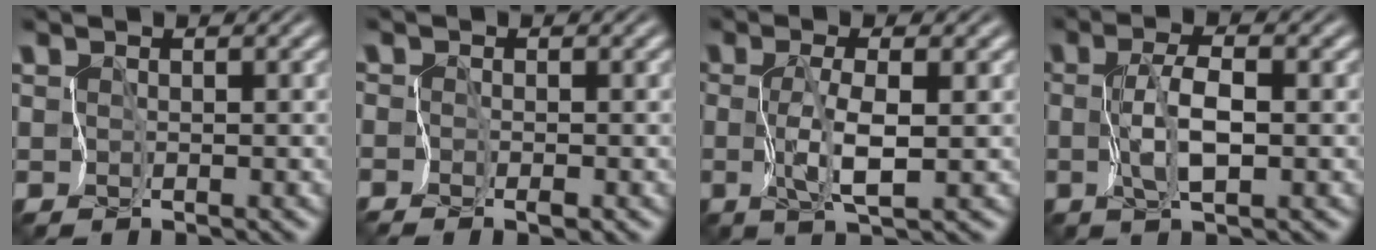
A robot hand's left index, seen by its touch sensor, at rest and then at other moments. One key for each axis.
{"total": 0.8, "fx": -0.8, "fy": 0.1, "fz": 0.3, "tx": -0.009, "ty": -0.005, "tz": -0.017}
{"total": 2.8, "fx": -0.1, "fy": 0.0, "fz": 2.8, "tx": -0.064, "ty": -0.005, "tz": 0.000}
{"total": 2.8, "fx": -0.3, "fy": 0.5, "fz": 2.8, "tx": -0.063, "ty": -0.001, "tz": -0.003}